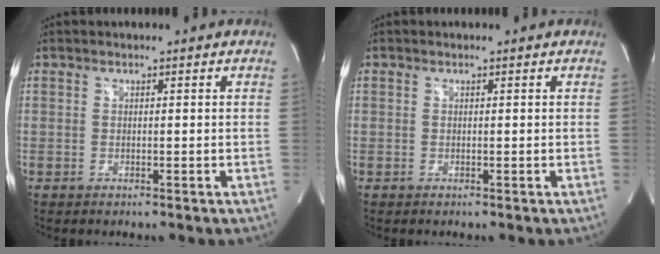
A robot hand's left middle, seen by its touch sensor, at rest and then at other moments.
{"total": 0.0}